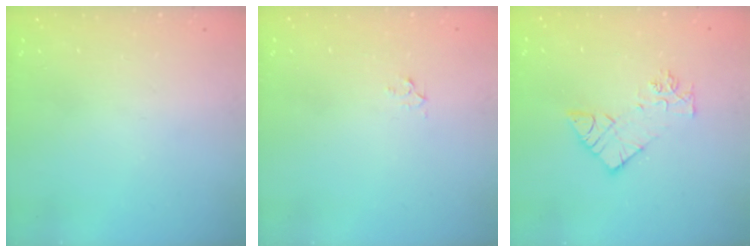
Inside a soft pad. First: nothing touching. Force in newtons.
{"total": 2.3, "press": 2.3, "slide": 0.2}
{"total": 10.2, "press": 10.1, "slide": 0.9}